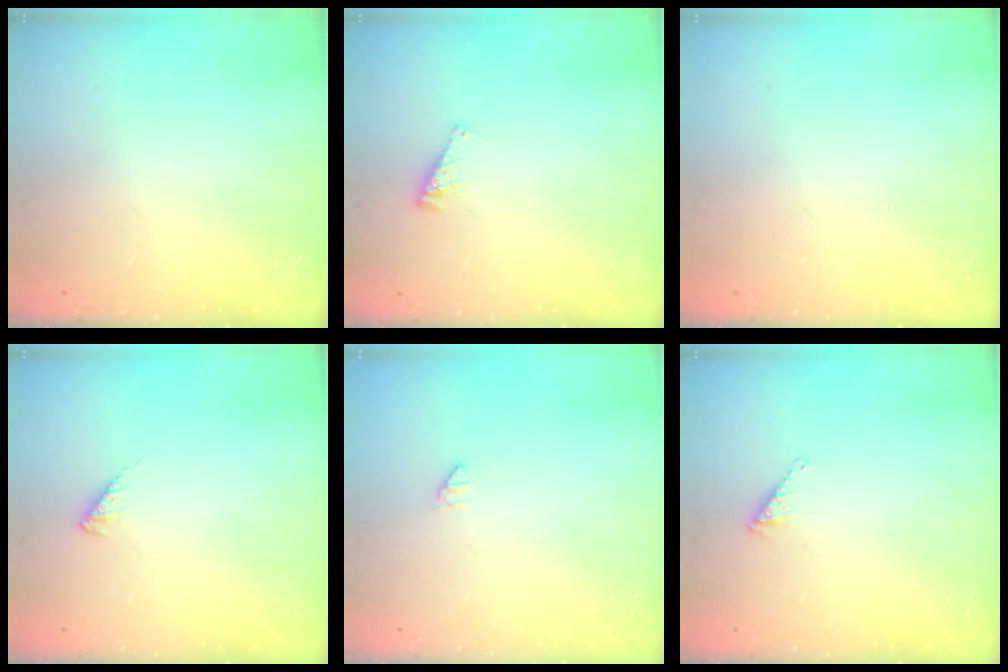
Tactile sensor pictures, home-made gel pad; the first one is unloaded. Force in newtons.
{"total": 2.6, "press": 2.6, "slide": 0.3}
{"total": 0.0}
{"total": 3.0, "press": 2.9, "slide": 0.5}
{"total": 0.0}
{"total": 2.6, "press": 2.6, "slide": 0.4}